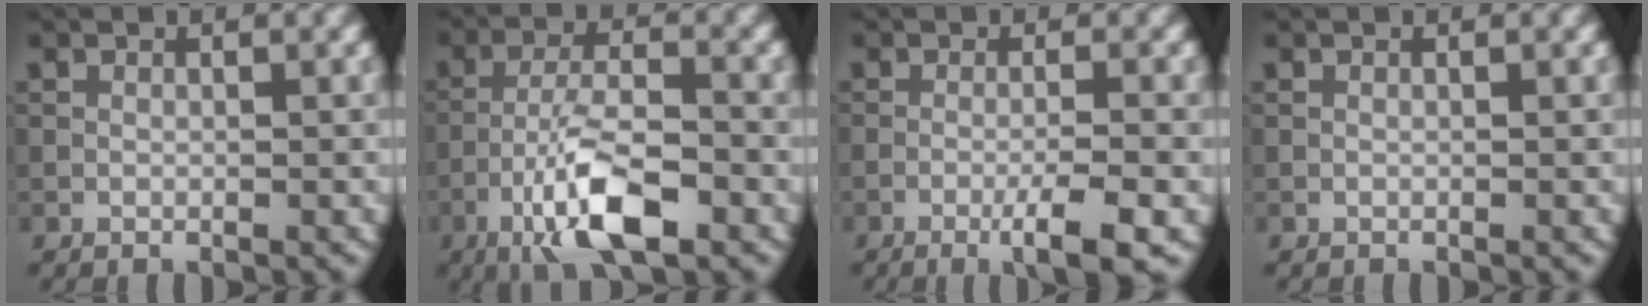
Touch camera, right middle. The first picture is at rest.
{"total": 7.9, "force": [-4.1, 2.3, 6.3], "torque": [-0.113, 0.008, -0.082]}
{"total": 4.0, "force": [-1.7, 0.6, 3.6], "torque": [-0.056, 0.002, -0.033]}
{"total": 0.0}